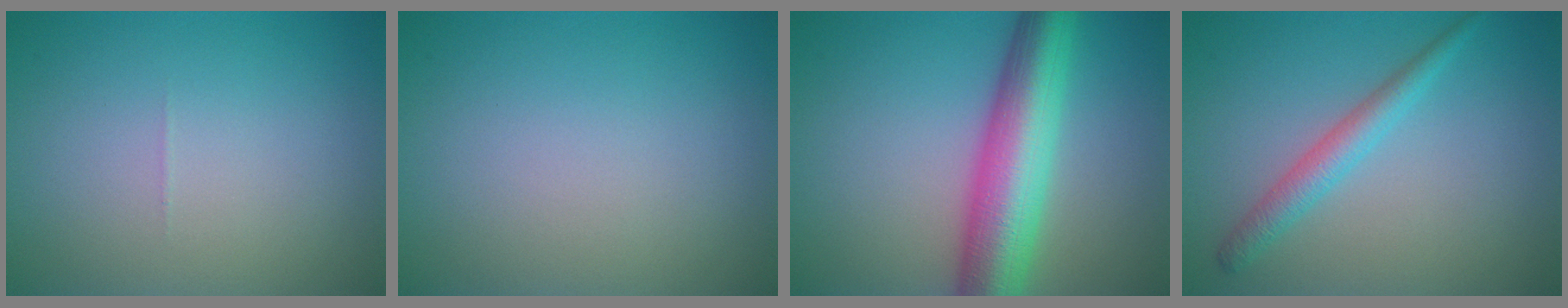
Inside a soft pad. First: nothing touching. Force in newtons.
{"total": 0.0}
{"total": 8.9, "press": 8.9, "slide": 0.3}
{"total": 2.5, "press": 2.5, "slide": 0.0}